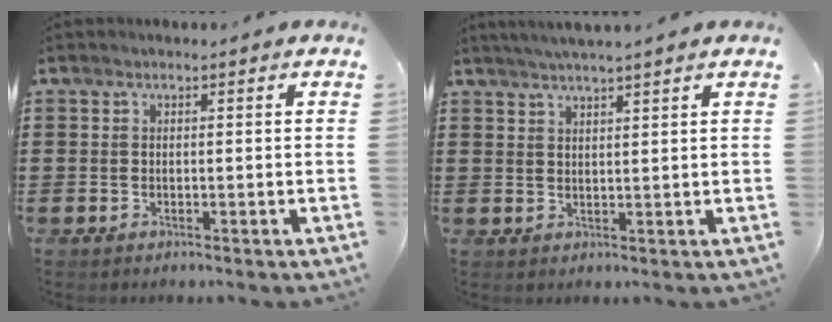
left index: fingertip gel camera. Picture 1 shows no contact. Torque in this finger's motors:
{"motor_torque": [2.14, 0.00, 0.29, 0.04]}